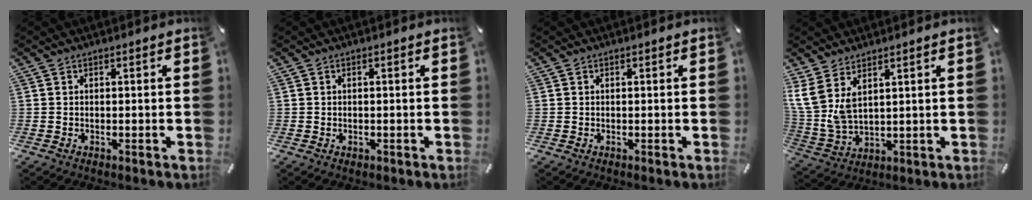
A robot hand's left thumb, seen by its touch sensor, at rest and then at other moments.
{"total": 0.6, "force": [-0.1, 0.4, 0.3], "torque": [-0.006, 0.000, -0.002]}
{"total": 0.0}
{"total": 8.6, "force": [4.9, 4.3, 5.5], "torque": [-0.151, -0.027, 0.089]}